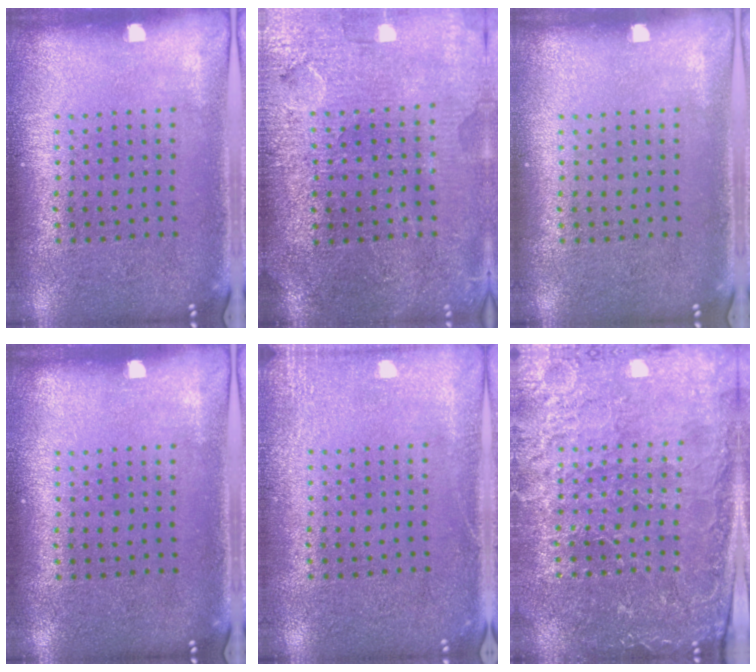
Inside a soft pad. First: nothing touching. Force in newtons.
{"total": 3.7, "press": 3.4, "slide": 1.5}
{"total": 0.0}
{"total": 0.0}
{"total": 2.1, "press": 2.1, "slide": 0.3}
{"total": 3.7, "press": 3.6, "slide": 1.0}